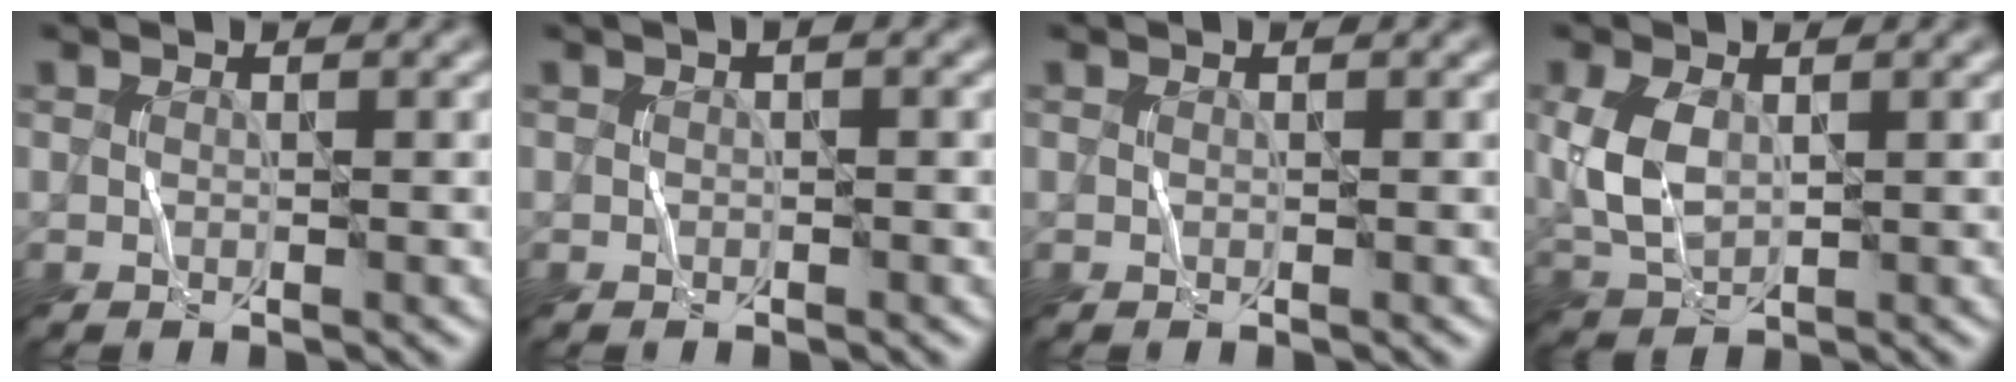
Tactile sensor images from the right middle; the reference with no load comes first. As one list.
[{"total": 0.8, "force": [0.2, 0.3, 0.7], "torque": [-0.011, -0.001, 0.001]}, {"total": 0.0}, {"total": 4.0, "force": [0.6, 2.5, 3.1], "torque": [-0.080, 0.002, 0.019]}]